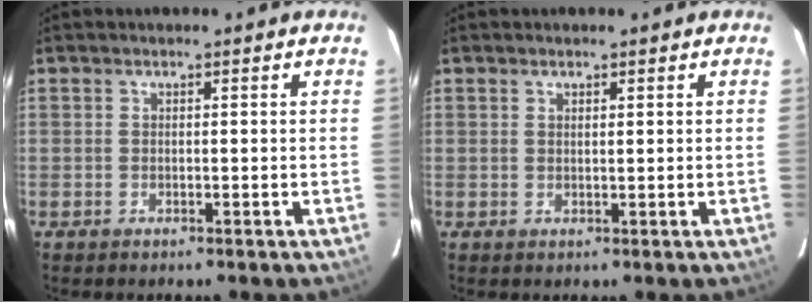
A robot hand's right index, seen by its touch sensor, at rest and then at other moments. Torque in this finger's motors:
{"motor_torque": [-0.28, -0.05, 0.02, 0.00]}